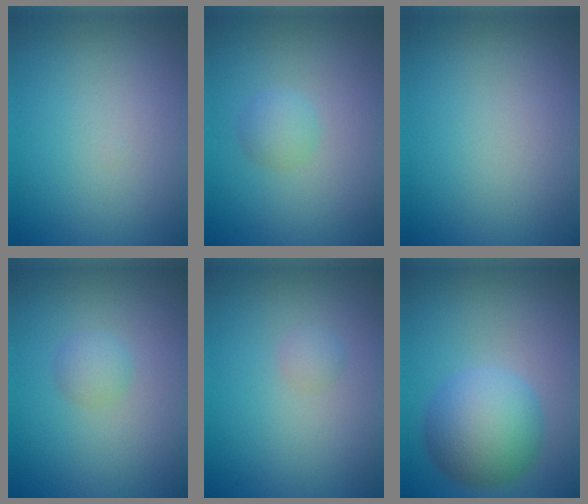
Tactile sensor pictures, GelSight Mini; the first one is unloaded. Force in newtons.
{"total": 1.5, "press": 1.5, "slide": 0.1}
{"total": 0.0}
{"total": 1.3, "press": 1.3, "slide": 0.1}
{"total": 0.7, "press": 0.7, "slide": 0.0}
{"total": 6.2, "press": 6.2, "slide": 0.1}